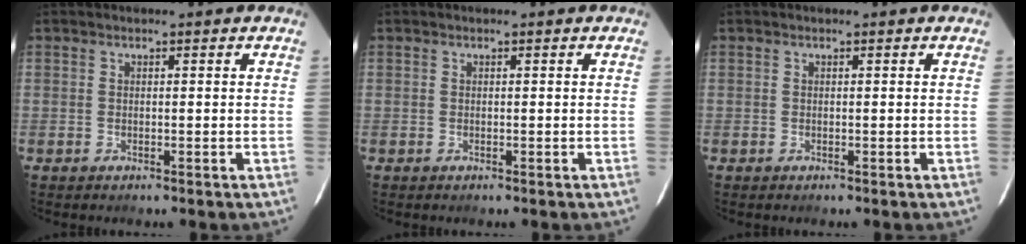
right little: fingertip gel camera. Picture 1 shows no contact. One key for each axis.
{"total": 0.0}
{"total": 0.0}